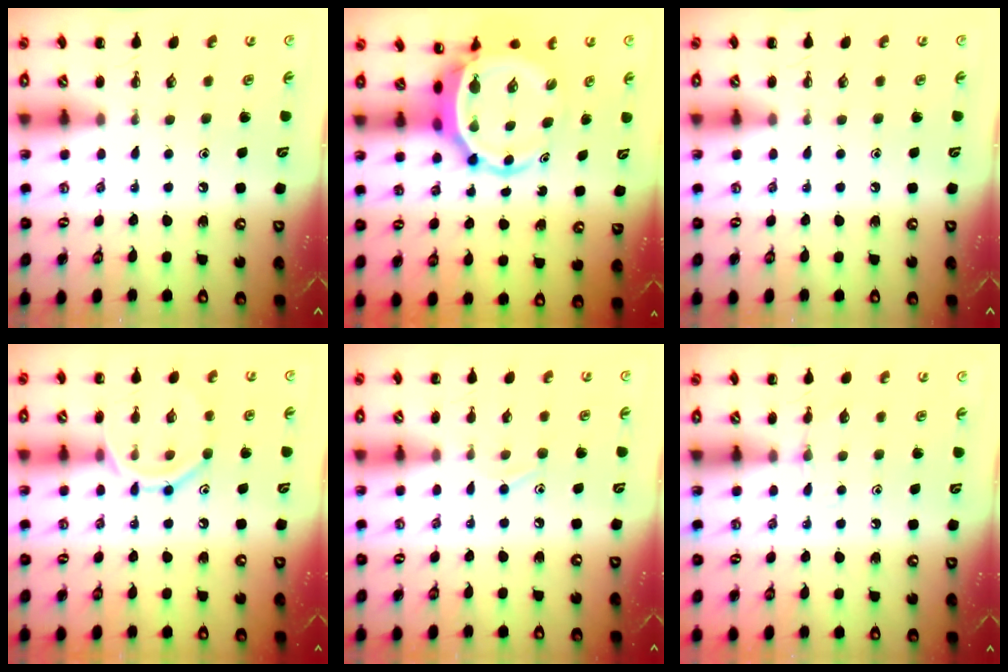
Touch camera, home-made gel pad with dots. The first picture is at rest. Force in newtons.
{"total": 5.7, "press": 5.5, "slide": 1.5}
{"total": 0.0}
{"total": 11.7, "press": 11.7, "slide": 1.1}
{"total": 7.4, "press": 7.1, "slide": 2.0}
{"total": 3.8, "press": 3.6, "slide": 1.2}